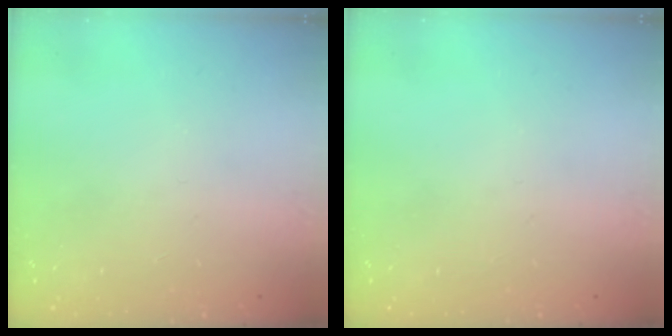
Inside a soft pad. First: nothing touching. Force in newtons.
{"total": 0.0}